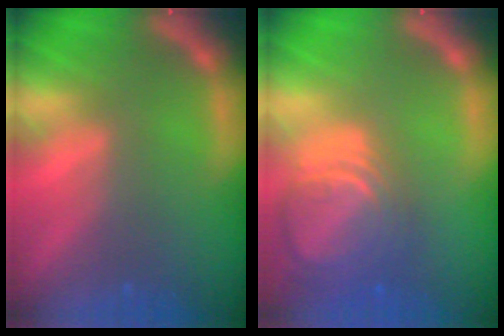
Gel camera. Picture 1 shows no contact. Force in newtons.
{"total": 8.5}